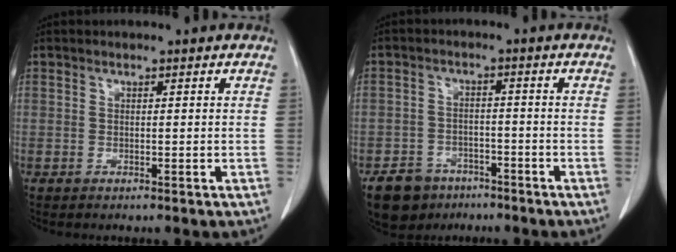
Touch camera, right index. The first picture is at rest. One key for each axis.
{"total": 6.8, "fx": -4.7, "fy": 4.6, "fz": 1.5, "tx": -0.032, "ty": 0.006, "tz": -0.074}